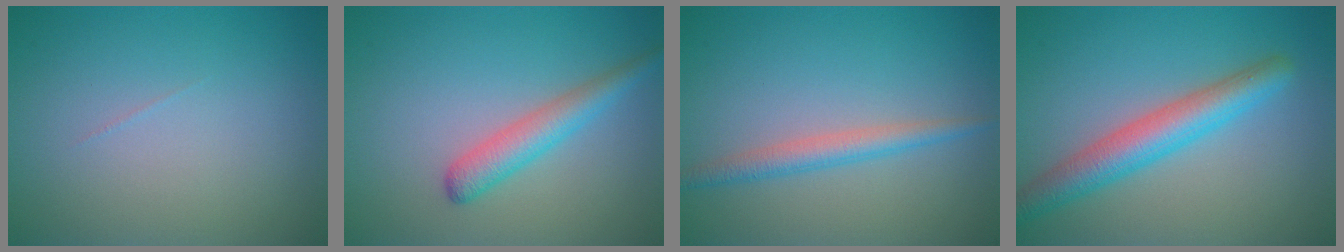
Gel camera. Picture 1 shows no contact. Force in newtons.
{"total": 3.1, "press": 3.1, "slide": 0.1}
{"total": 2.3, "press": 2.3, "slide": 0.1}
{"total": 4.9, "press": 4.9, "slide": 0.2}